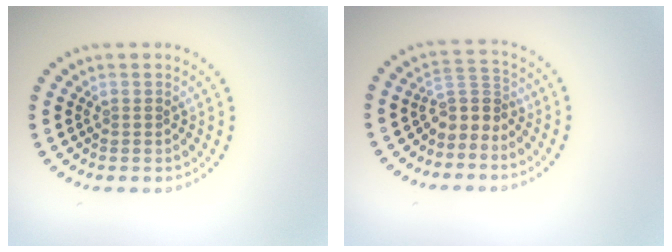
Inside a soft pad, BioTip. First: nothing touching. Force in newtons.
{"total": 2.6, "press": 1.8, "slide": 1.9}